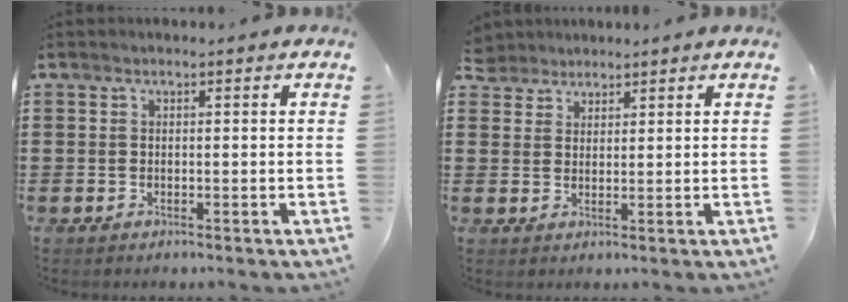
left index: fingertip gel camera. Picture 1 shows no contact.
{"total": 2.9, "force": [2.6, 1.4, -0.3], "torque": [-0.008, 0.006, 0.050]}